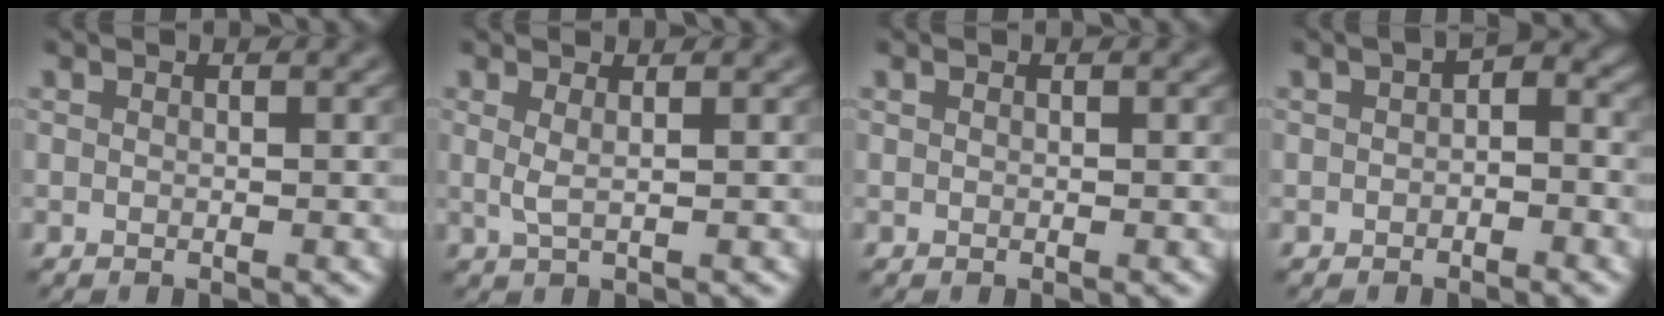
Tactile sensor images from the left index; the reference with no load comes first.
{"total": 1.5, "force": [0.4, 0.4, 1.3], "torque": [-0.025, -0.004, 0.006]}
{"total": 0.0}
{"total": 2.3, "force": [-0.2, 1.3, 1.8], "torque": [-0.024, 0.004, -0.008]}